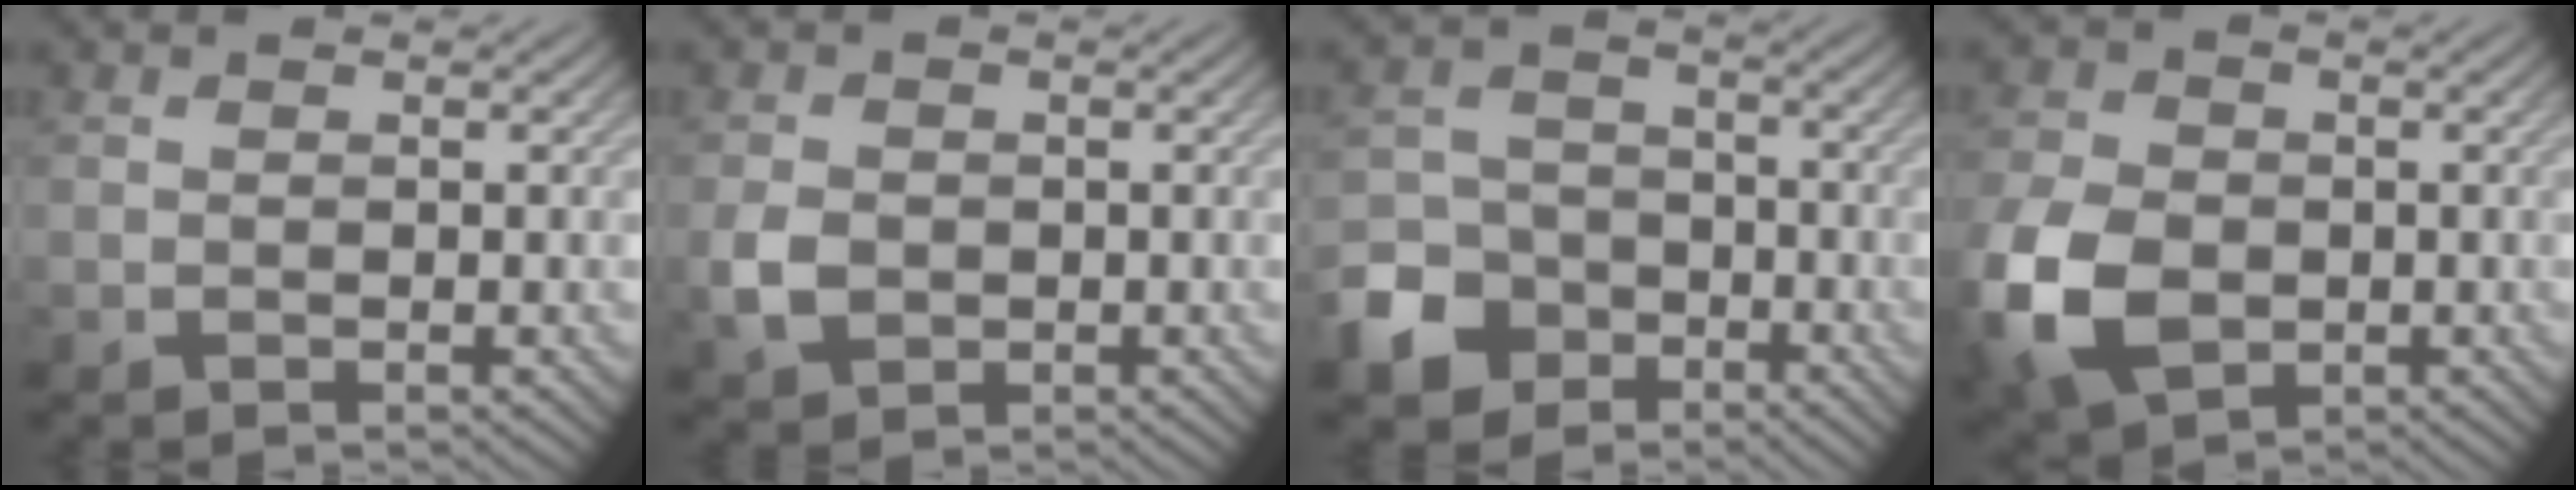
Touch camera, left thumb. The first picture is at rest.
{"total": 3.3, "force": [-0.7, 2.6, 1.8], "torque": [-0.048, -0.005, -0.016]}
{"total": 8.7, "force": [-5.0, 6.4, 3.2], "torque": [-0.078, -0.022, -0.109]}
{"total": 11.0, "force": [-3.1, 7.8, 7.2], "torque": [-0.205, -0.026, -0.066]}